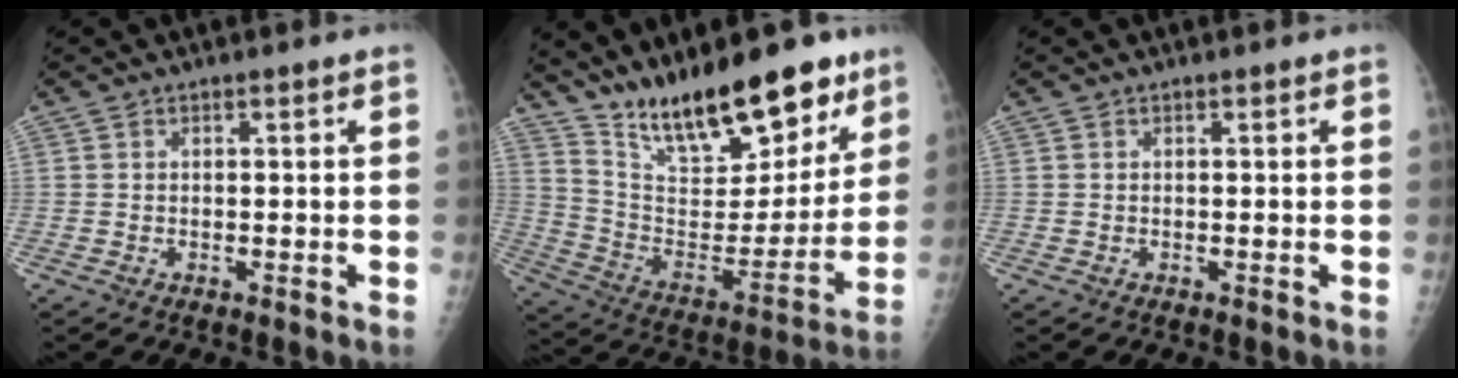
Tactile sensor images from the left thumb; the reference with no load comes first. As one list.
[{"total": 22.8, "force": [16.9, 8.3, 12.8], "torque": [-0.154, -0.086, 0.287]}, {"total": 0.0}]